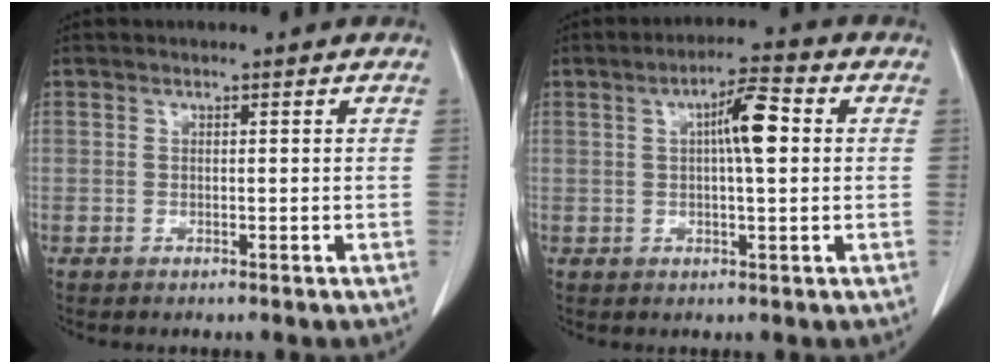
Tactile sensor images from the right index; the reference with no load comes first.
{"total": 6.4, "force": [1.2, 0.9, 6.2], "torque": [-0.104, 0.013, 0.016]}